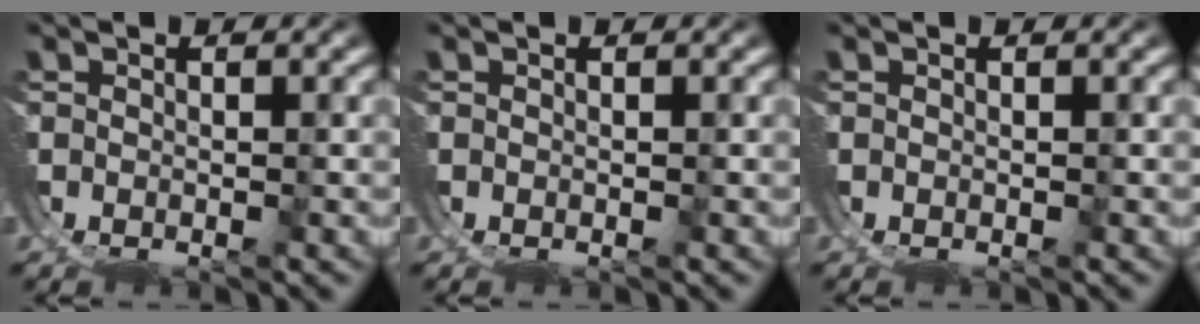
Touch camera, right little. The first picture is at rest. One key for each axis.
{"total": 0.0}
{"total": 0.0}